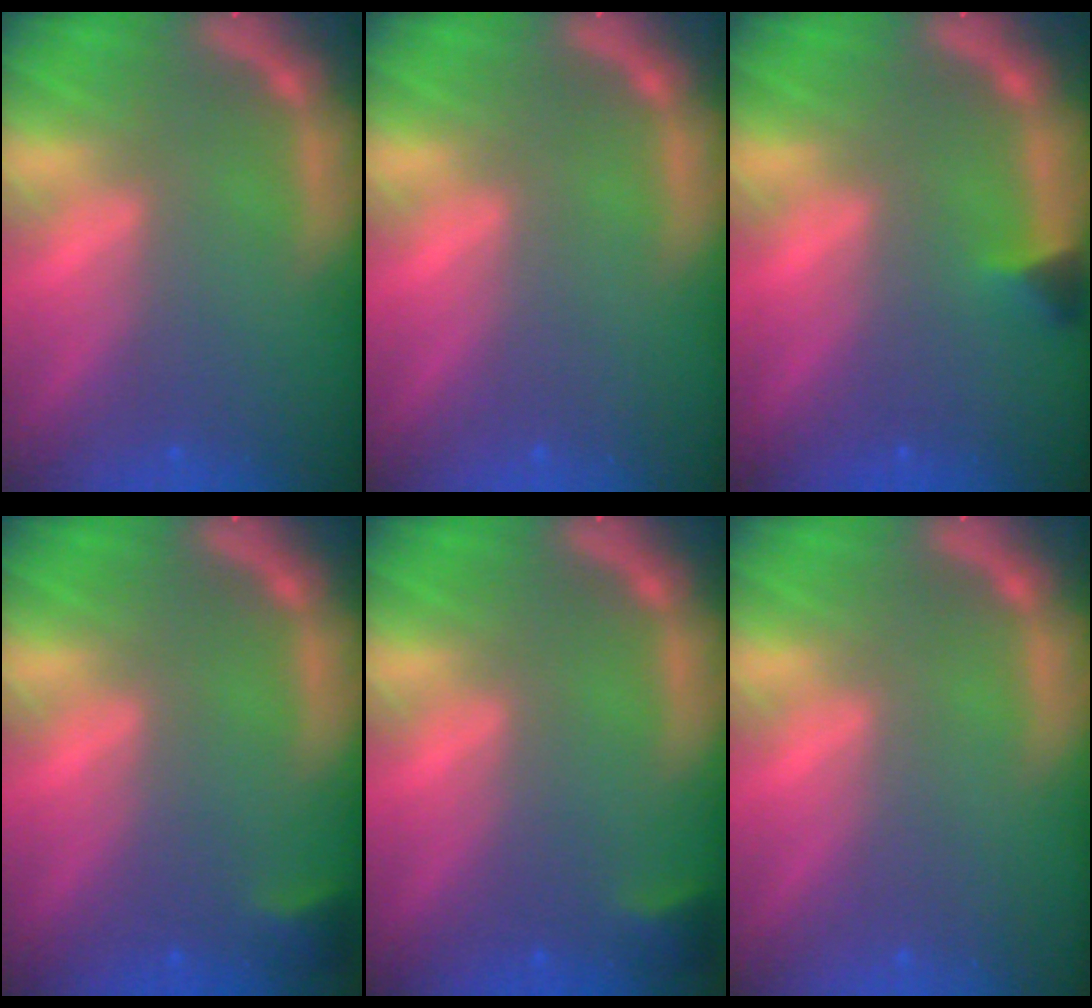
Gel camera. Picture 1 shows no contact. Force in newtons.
{"total": 0.0}
{"total": 1.4}
{"total": 1.4}
{"total": 1.4}
{"total": 0.0}